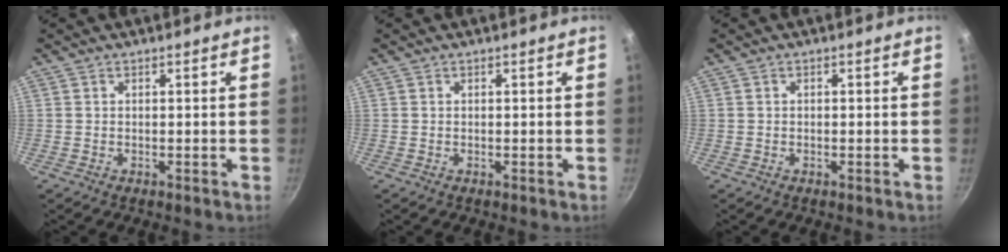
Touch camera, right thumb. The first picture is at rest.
{"total": 0.0}
{"total": 0.0}